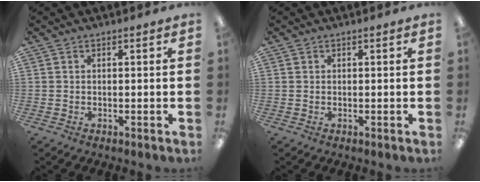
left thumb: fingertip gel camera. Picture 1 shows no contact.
{"total": 0.0}